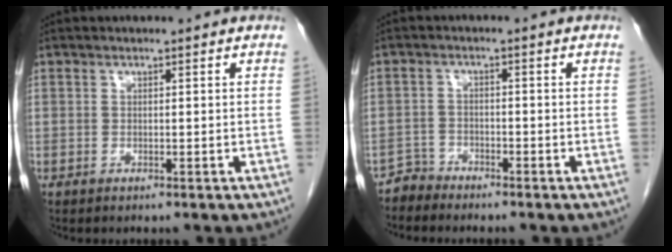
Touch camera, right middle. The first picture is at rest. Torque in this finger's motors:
{"motor_torque": [-0.15, -0.37, -0.03, -0.03]}